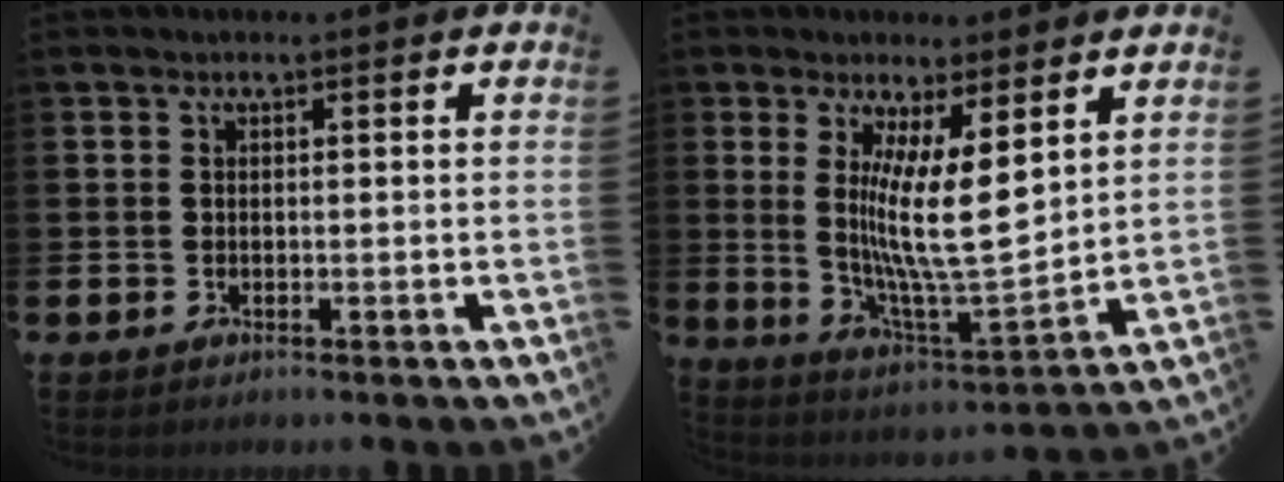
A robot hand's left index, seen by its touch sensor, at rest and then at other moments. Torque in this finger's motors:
{"motor_torque": [2.14, 0.00, 1.05, 0.21]}